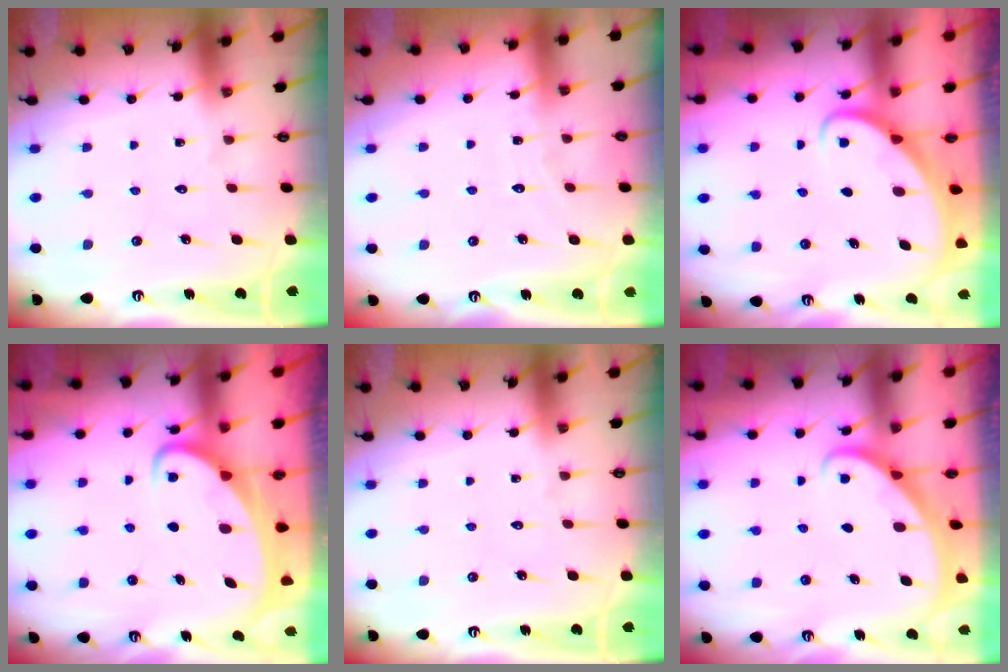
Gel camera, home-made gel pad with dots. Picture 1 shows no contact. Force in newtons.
{"total": 3.4, "press": 3.4, "slide": 0.5}
{"total": 2.1, "press": 2.1, "slide": 0.3}
{"total": 3.0, "press": 3.0, "slide": 0.4}
{"total": 0.0}
{"total": 2.0, "press": 2.0, "slide": 0.0}